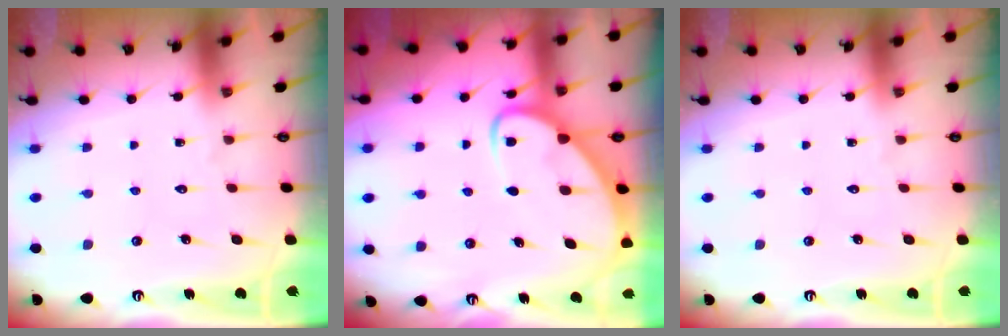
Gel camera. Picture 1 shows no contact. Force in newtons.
{"total": 6.0, "press": 6.0, "slide": 0.6}
{"total": 0.0}